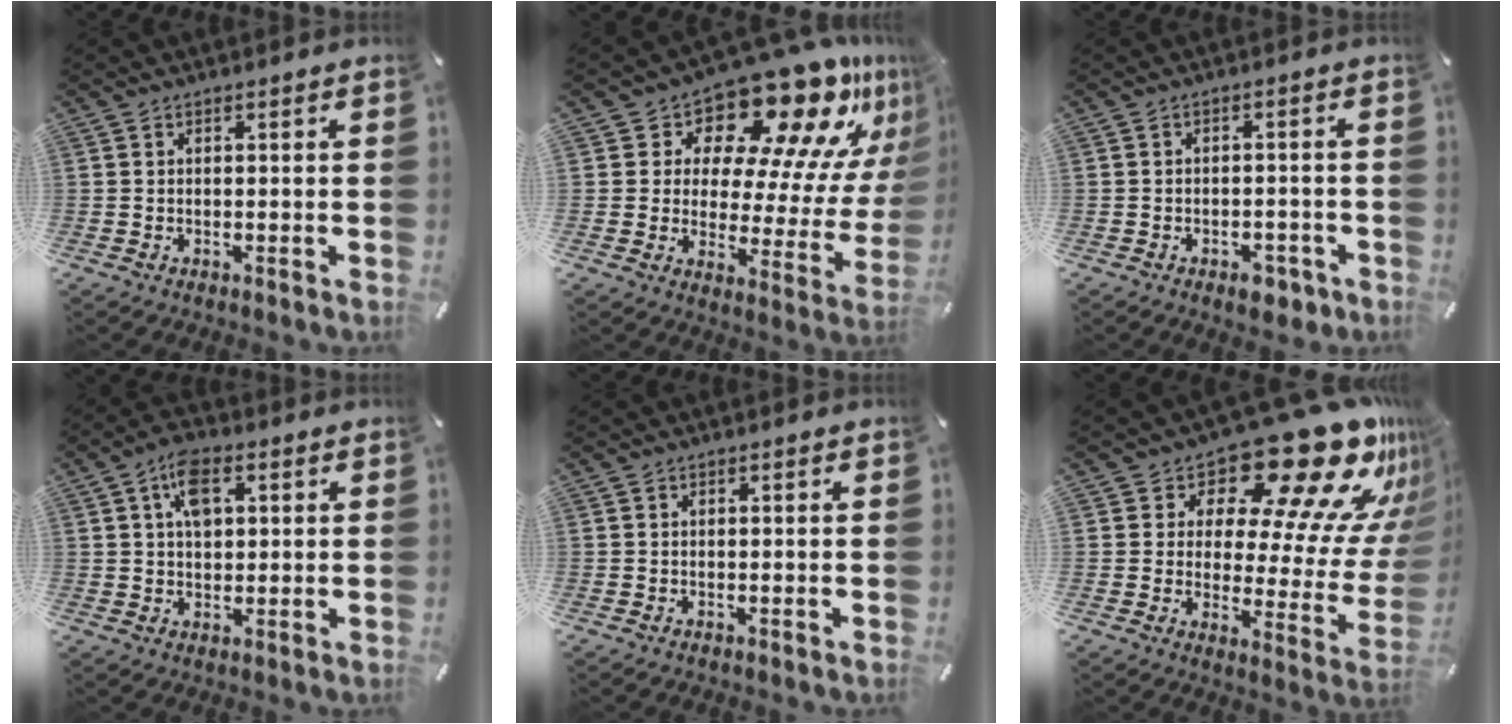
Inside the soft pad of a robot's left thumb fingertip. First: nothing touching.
{"total": 19.8, "force": [14.9, 8.1, 10.3], "torque": [-0.132, -0.137, 0.241]}
{"total": 4.6, "force": [-2.9, 2.5, 2.5], "torque": [-0.033, 0.020, -0.050]}
{"total": 7.3, "force": [2.4, 4.9, 4.9], "torque": [-0.078, 0.006, 0.041]}
{"total": 0.0}
{"total": 24.4, "force": [16.1, 10.2, 15.2], "torque": [-0.200, -0.133, 0.267]}